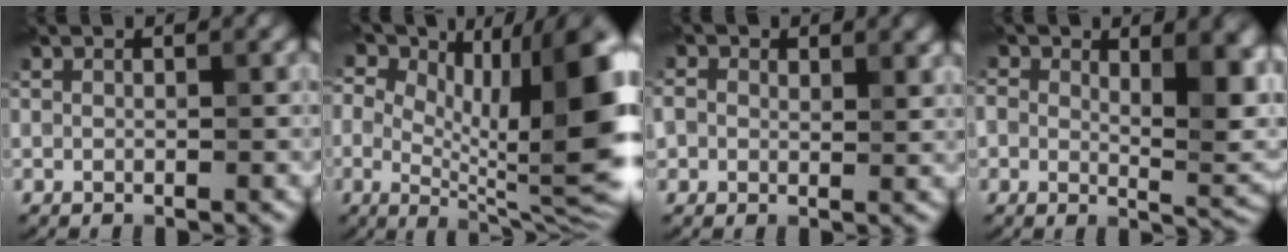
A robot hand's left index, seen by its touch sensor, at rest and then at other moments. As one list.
[{"total": 14.1, "force": [1.5, 6.2, 12.6], "torque": [-0.167, 0.008, 0.019]}, {"total": 3.1, "force": [1.0, 2.4, 1.7], "torque": [-0.030, 0.012, 0.004]}, {"total": 9.5, "force": [1.7, 5.3, 7.7], "torque": [-0.097, -0.003, 0.029]}]